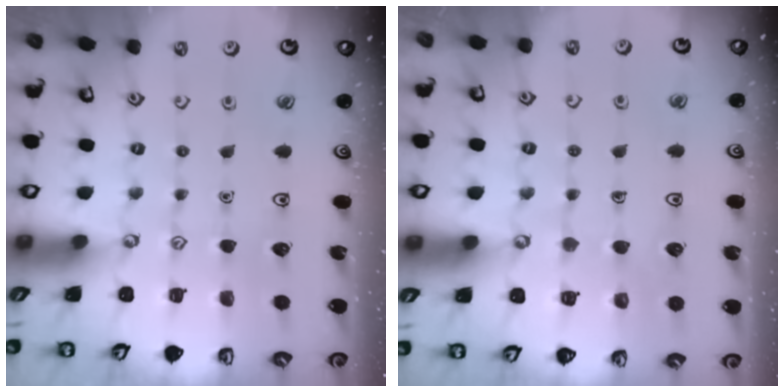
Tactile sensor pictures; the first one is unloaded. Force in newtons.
{"total": 5.1, "press": 5.0, "slide": 0.4}